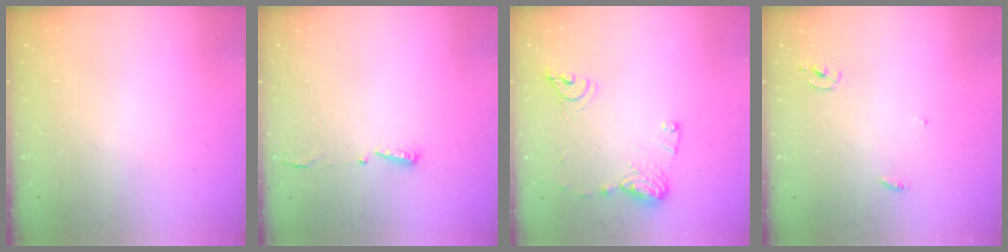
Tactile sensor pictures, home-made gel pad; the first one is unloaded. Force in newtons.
{"total": 2.9, "press": 2.8, "slide": 0.6}
{"total": 12.2, "press": 12.2, "slide": 1.0}
{"total": 2.5, "press": 2.5, "slide": 0.1}